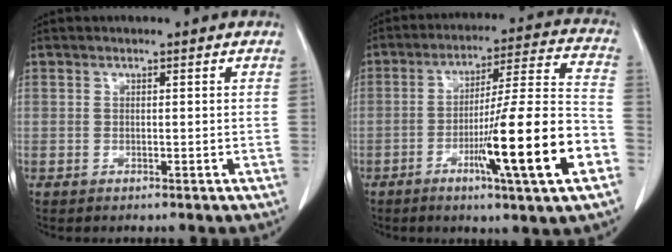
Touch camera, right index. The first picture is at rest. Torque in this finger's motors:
{"motor_torque": [2.14, 0.00, 1.05, 0.21]}